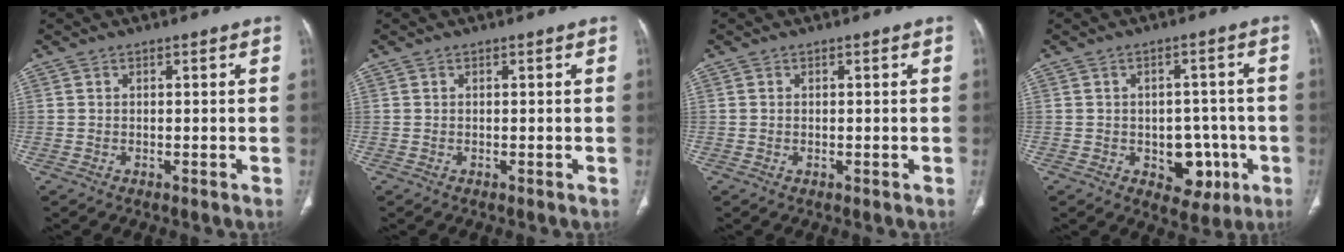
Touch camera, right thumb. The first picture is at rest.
{"total": 0.0}
{"total": 0.0}
{"total": 8.2, "force": [-2.4, 5.9, 5.2], "torque": [-0.028, 0.016, -0.020]}